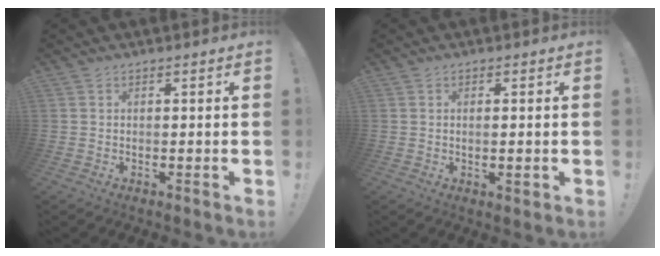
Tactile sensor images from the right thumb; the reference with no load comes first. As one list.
[{"total": 1.9, "force": [-0.1, 0.3, 1.8], "torque": [-0.019, -0.007, -0.003]}]